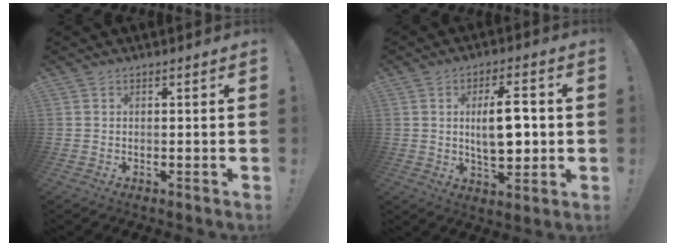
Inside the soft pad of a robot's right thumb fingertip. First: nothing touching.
{"total": 12.0, "force": [0.6, 5.4, 10.7], "torque": [-0.175, 0.001, 0.007]}